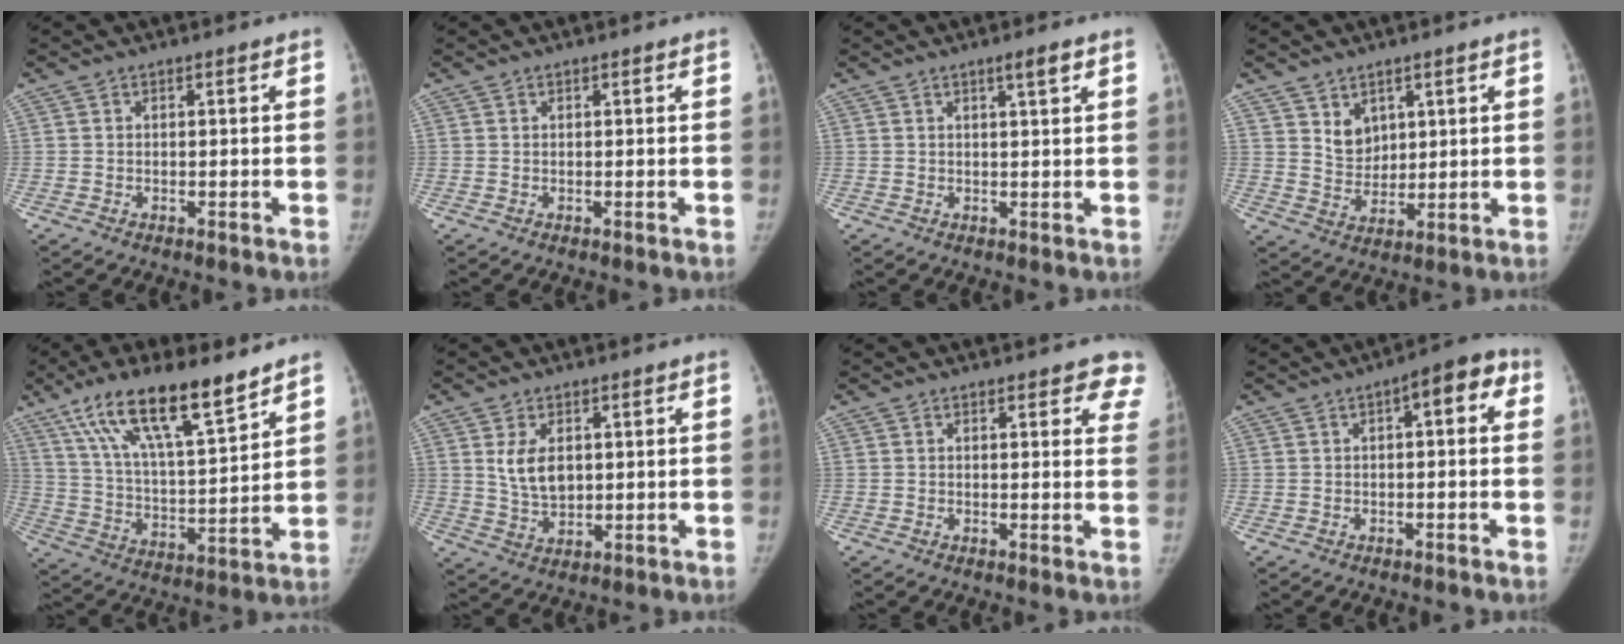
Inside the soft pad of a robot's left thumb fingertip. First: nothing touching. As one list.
[{"total": 0.0}, {"total": 2.5, "force": [1.5, 0.1, 2.0], "torque": [-0.028, -0.009, 0.024]}, {"total": 5.5, "force": [3.0, 4.1, 2.1], "torque": [-0.007, -0.026, 0.063]}, {"total": 19.3, "force": [13.0, 5.0, 13.4], "torque": [-0.214, -0.047, 0.237]}, {"total": 6.7, "force": [1.8, 4.3, 4.8], "torque": [-0.067, -0.013, 0.044]}, {"total": 7.3, "force": [6.0, 2.9, 3.1], "torque": [0.012, -0.022, 0.046]}, {"total": 6.6, "force": [1.7, 2.7, 5.7], "torque": [-0.053, 0.024, 0.009]}]